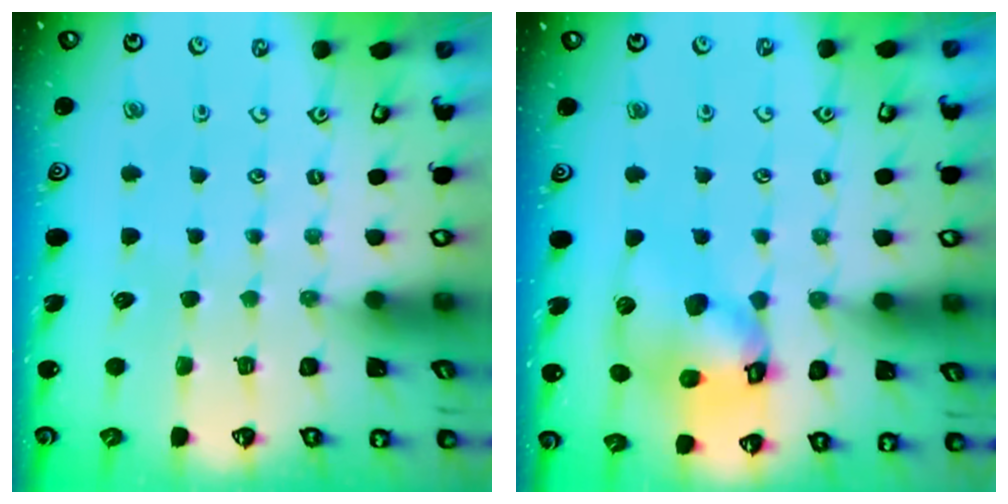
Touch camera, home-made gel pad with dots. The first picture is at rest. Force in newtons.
{"total": 13.6, "press": 13.5, "slide": 1.8}